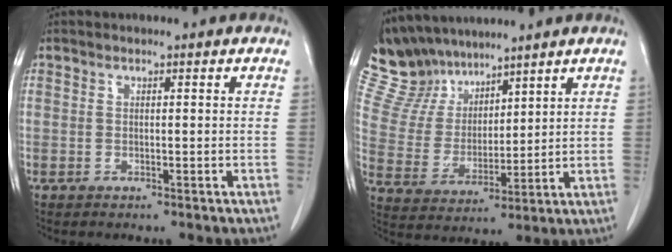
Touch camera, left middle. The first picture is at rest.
{"total": 11.1, "force": [10.0, 4.2, 2.1], "torque": [-0.059, 0.019, 0.207]}